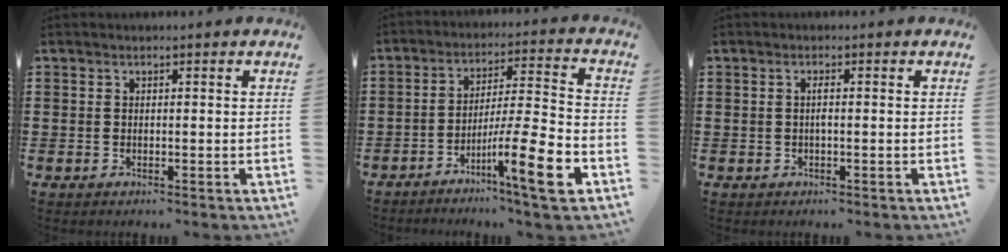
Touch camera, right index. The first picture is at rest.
{"total": 12.2, "force": [-6.3, 1.0, 10.5], "torque": [-0.168, 0.002, -0.114]}
{"total": 1.1, "force": [-0.2, 0.1, 1.1], "torque": [-0.023, -0.002, -0.004]}